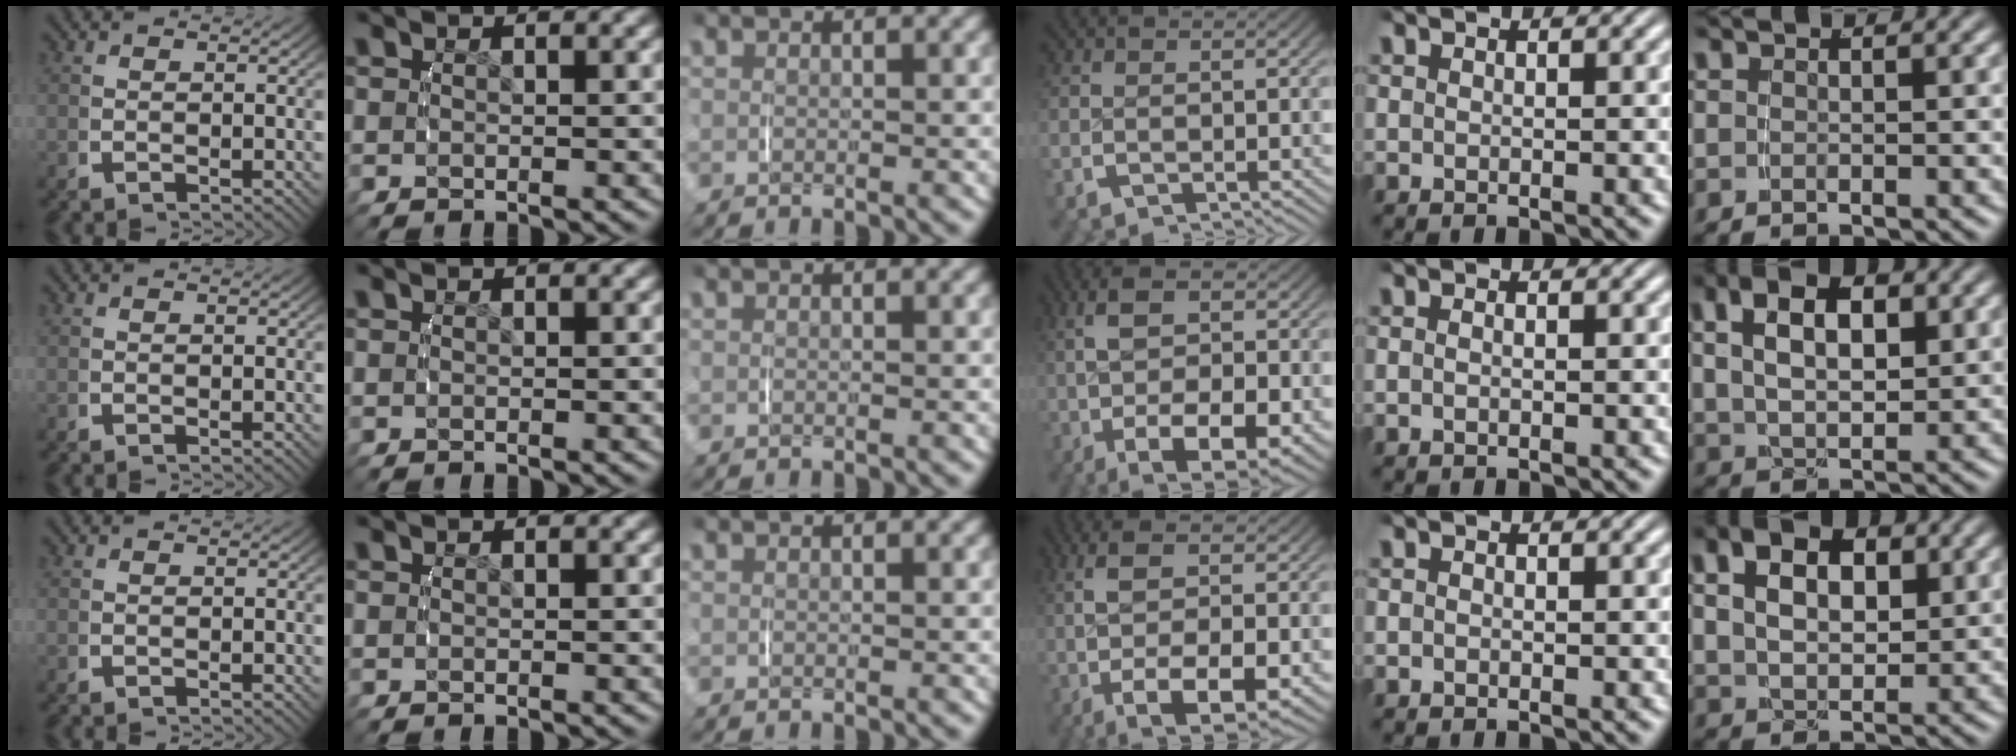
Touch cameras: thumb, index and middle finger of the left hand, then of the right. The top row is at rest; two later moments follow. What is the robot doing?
{"motion": "lift_and_place", "object": "scarf"}